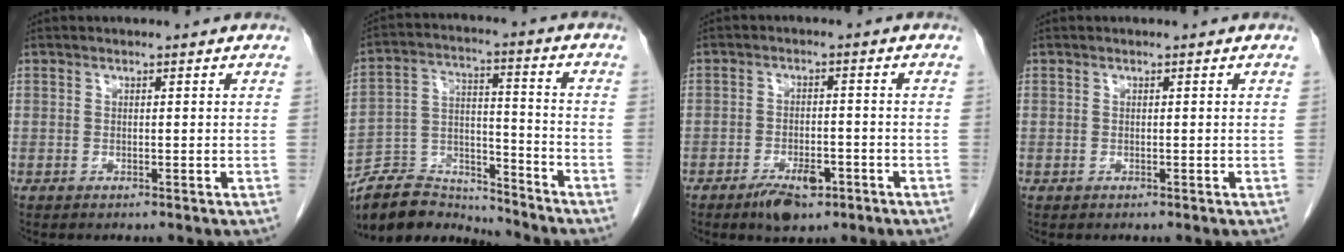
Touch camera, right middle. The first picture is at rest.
{"total": 12.2, "force": [-12.0, 2.2, 1.0], "torque": [-0.019, 0.031, -0.213]}
{"total": 5.2, "force": [-3.2, 2.3, 3.4], "torque": [-0.056, 0.001, -0.045]}
{"total": 0.0}